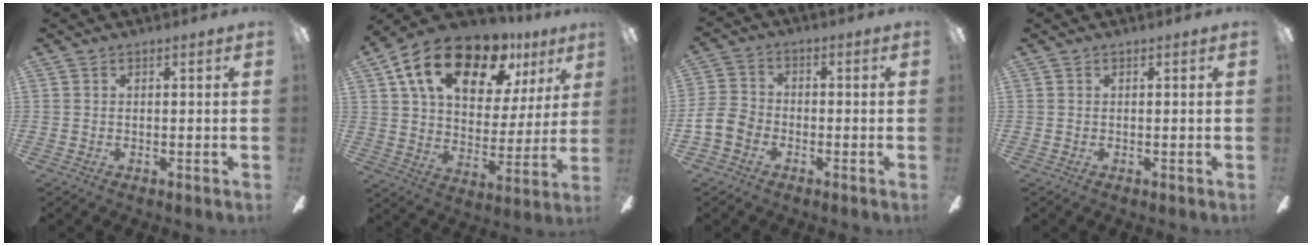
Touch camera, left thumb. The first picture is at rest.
{"total": 21.0, "force": [12.3, 11.1, 12.8], "torque": [-0.212, -0.058, 0.213]}
{"total": 6.3, "force": [-2.8, 4.8, 3.0], "torque": [-0.073, 0.018, -0.053]}
{"total": 0.0}